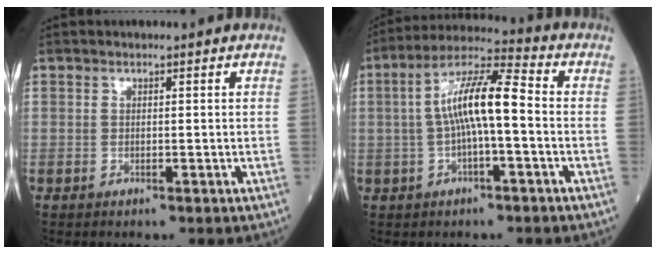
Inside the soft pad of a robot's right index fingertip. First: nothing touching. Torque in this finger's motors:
{"motor_torque": [0.52, -0.14, 0.32, 0.16]}